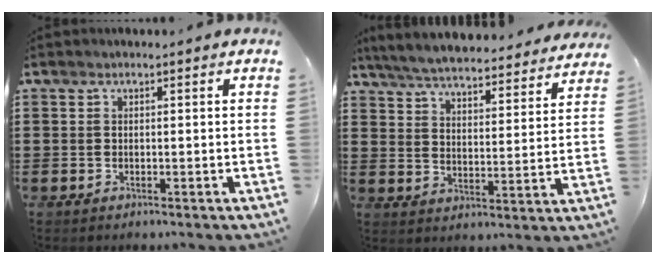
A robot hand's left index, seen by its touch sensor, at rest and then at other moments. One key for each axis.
{"total": 5.6, "fx": 5.5, "fy": -0.2, "fz": 1.0, "tx": -0.045, "ty": -0.039, "tz": 0.093}